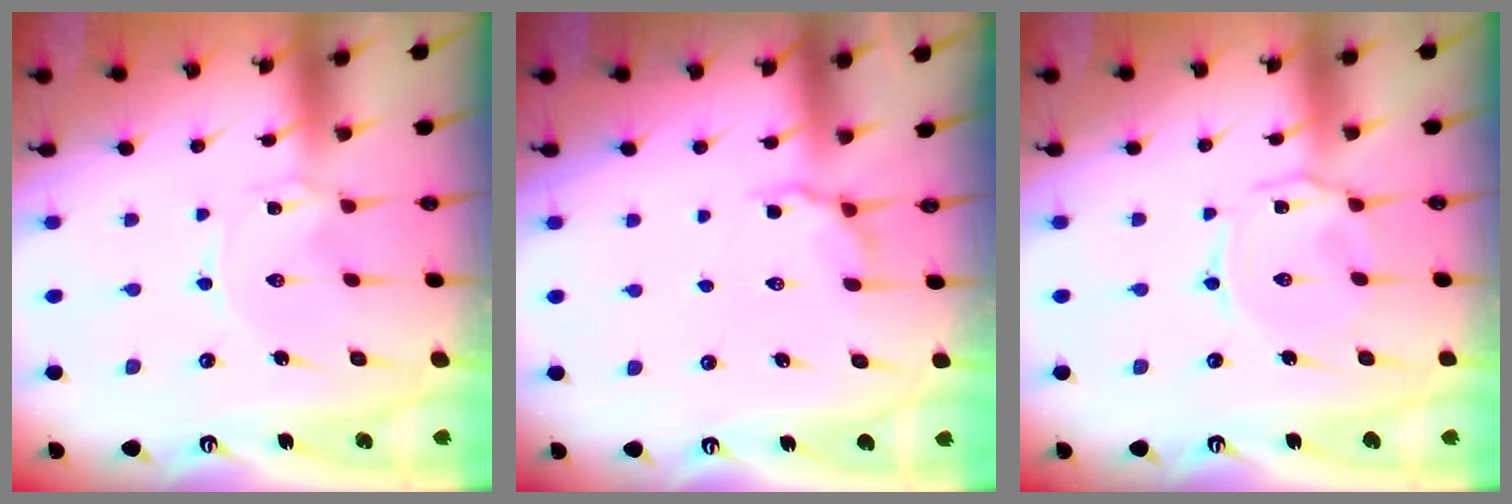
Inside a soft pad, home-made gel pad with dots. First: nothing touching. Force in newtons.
{"total": 5.1, "press": 4.9, "slide": 1.5}
{"total": 2.8, "press": 2.8, "slide": 0.6}